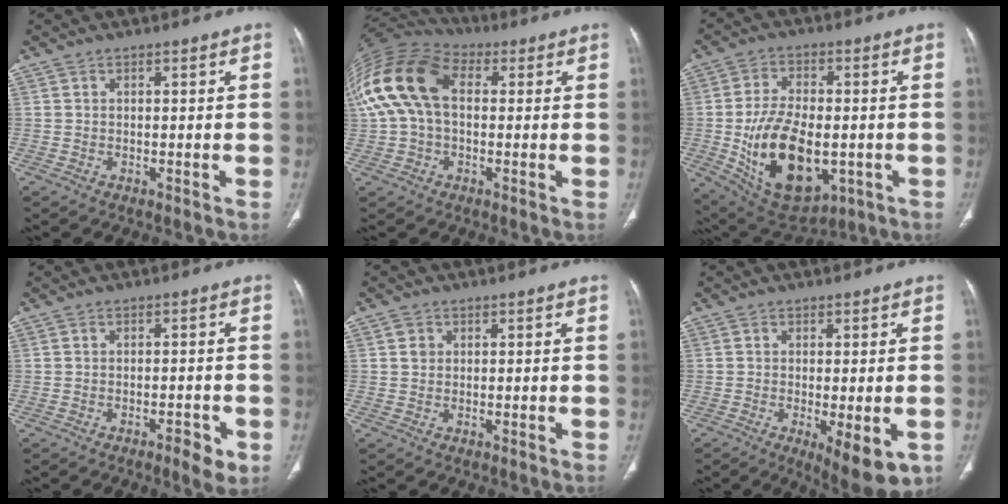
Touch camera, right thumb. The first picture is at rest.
{"total": 17.3, "force": [2.5, 11.2, 13.0], "torque": [-0.281, 0.043, 0.039]}
{"total": 19.1, "force": [-3.6, 10.9, 15.3], "torque": [-0.252, -0.003, -0.034]}
{"total": 4.0, "force": [-1.9, 1.2, 3.3], "torque": [-0.044, 0.003, -0.026]}
{"total": 1.8, "force": [0.5, 1.6, 0.6], "torque": [-0.005, -0.001, 0.009]}
{"total": 8.9, "force": [-3.0, 3.0, 7.8], "torque": [-0.107, -0.018, -0.037]}